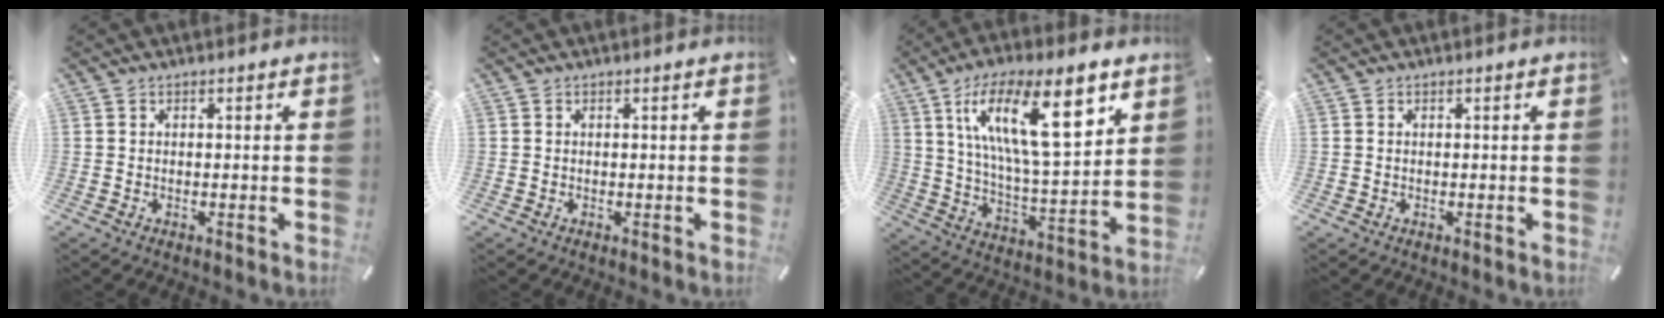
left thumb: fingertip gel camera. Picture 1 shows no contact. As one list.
[{"total": 0.0}, {"total": 21.4, "force": [10.5, 7.6, 17.0], "torque": [-0.298, -0.040, 0.164]}, {"total": 0.0}]